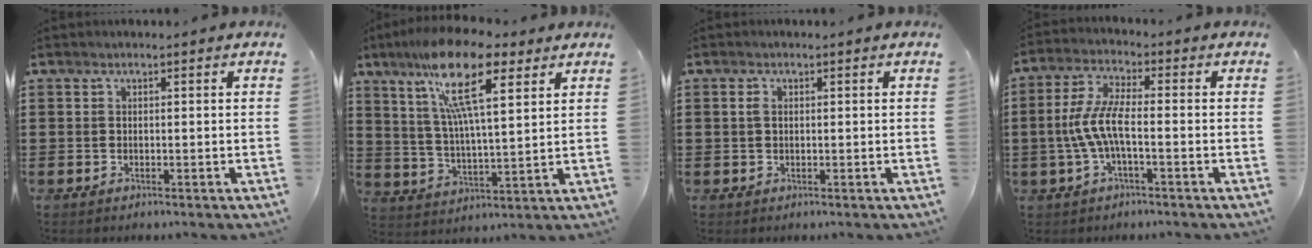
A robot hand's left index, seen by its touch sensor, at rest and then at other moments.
{"total": 15.0, "force": [9.4, 3.7, 11.1], "torque": [-0.235, -0.019, 0.158]}
{"total": 1.3, "force": [0.2, 0.8, 1.0], "torque": [-0.023, 0.005, 0.003]}
{"total": 7.2, "force": [-1.5, 2.0, 6.8], "torque": [-0.160, -0.010, -0.038]}